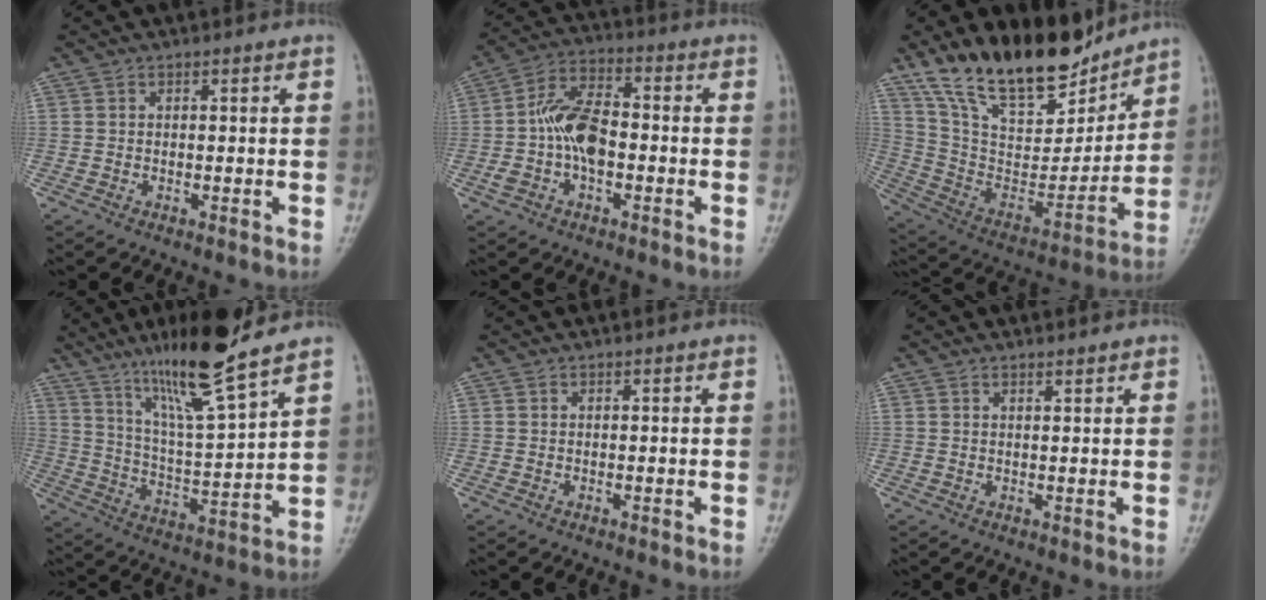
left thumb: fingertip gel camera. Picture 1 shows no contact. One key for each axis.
{"total": 11.2, "fx": -1.4, "fy": 6.3, "fz": 9.1, "tx": -0.166, "ty": 0.034, "tz": -0.033}
{"total": 23.5, "fx": 17.8, "fy": 9.6, "fz": 12.1, "tx": -0.177, "ty": -0.075, "tz": 0.314}
{"total": 15.6, "fx": 11.4, "fy": 0.8, "fz": 10.7, "tx": -0.180, "ty": -0.063, "tz": 0.204}
{"total": 0.0}
{"total": 1.0, "fx": 0.9, "fy": 0.2, "fz": 0.4, "tx": -0.005, "ty": -0.006, "tz": 0.015}